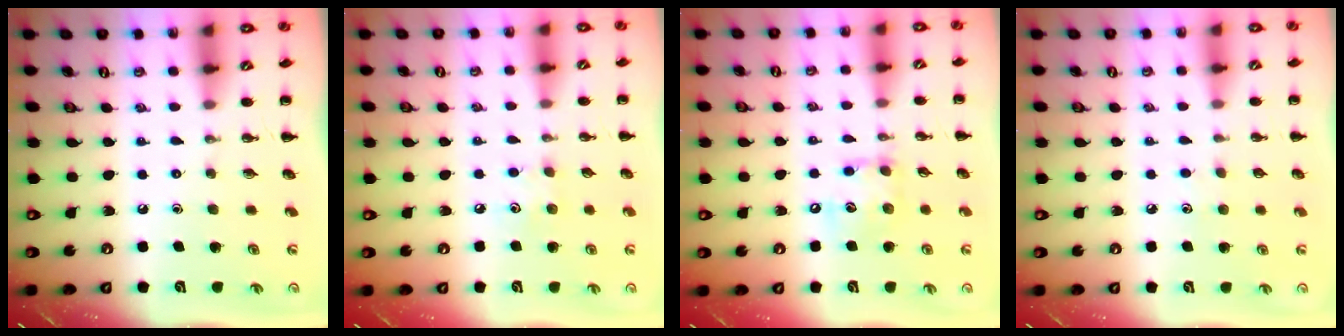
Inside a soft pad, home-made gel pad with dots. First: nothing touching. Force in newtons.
{"total": 5.9, "press": 5.7, "slide": 1.4}
{"total": 10.3, "press": 10.3, "slide": 1.3}
{"total": 4.3, "press": 4.1, "slide": 1.2}